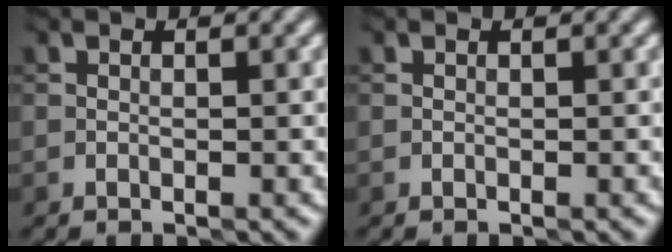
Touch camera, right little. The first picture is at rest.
{"total": 0.0}